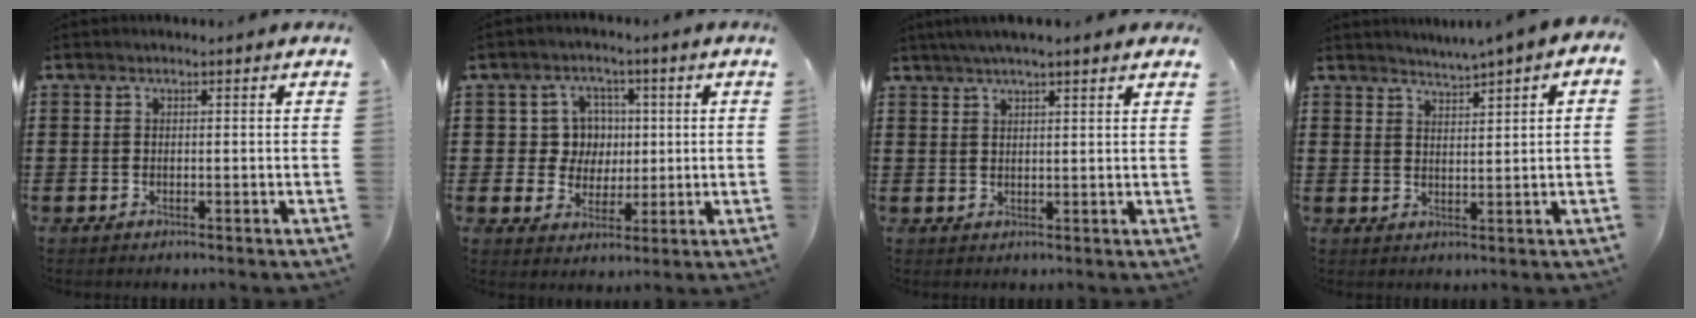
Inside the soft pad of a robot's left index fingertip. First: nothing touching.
{"total": 6.4, "force": [1.1, 6.0, 2.0], "torque": [-0.060, 0.017, 0.019]}
{"total": 3.4, "force": [2.8, 0.0, 2.0], "torque": [-0.044, 0.002, 0.051]}
{"total": 1.7, "force": [1.7, -0.3, 0.1], "torque": [-0.007, -0.006, 0.031]}